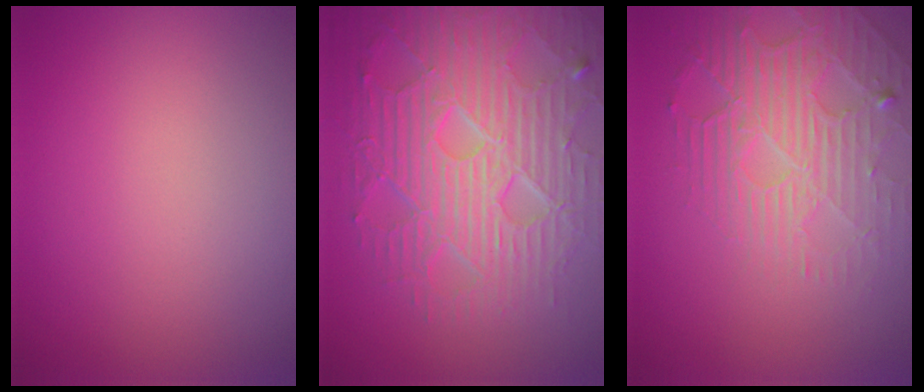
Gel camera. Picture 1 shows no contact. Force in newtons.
{"total": 8.9, "press": 6.4, "slide": 6.2}
{"total": 3.8, "press": 3.4, "slide": 1.6}